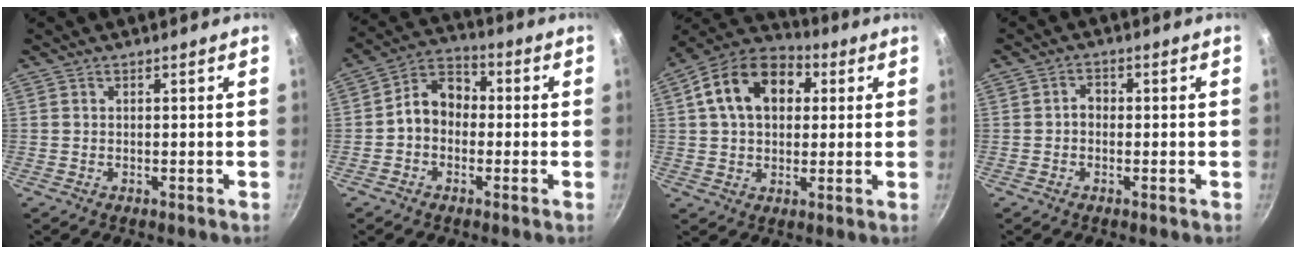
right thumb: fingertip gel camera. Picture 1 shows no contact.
{"total": 8.0, "force": [-0.8, 6.3, 4.8], "torque": [-0.048, 0.032, -0.035]}
{"total": 16.0, "force": [4.0, 11.2, 10.8], "torque": [-0.159, 0.024, 0.049]}
{"total": 2.0, "force": [-0.4, 1.6, 1.2], "torque": [-0.009, 0.011, -0.010]}